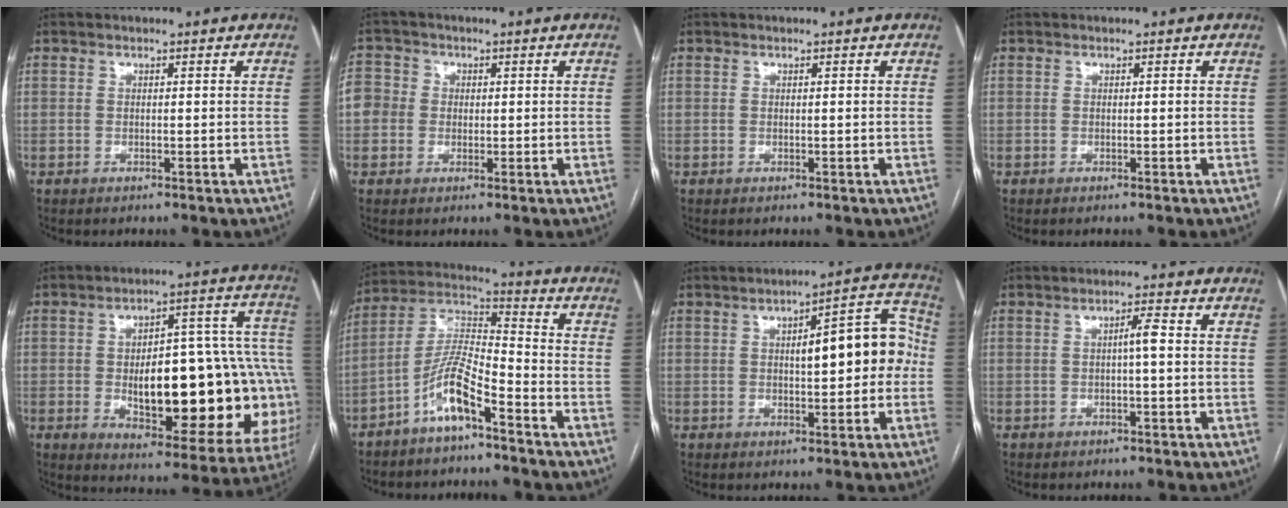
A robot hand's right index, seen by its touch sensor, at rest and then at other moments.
{"total": 5.7, "force": [0.1, 5.5, 1.2], "torque": [-0.030, 0.021, -0.002]}
{"total": 0.0}
{"total": 0.0}
{"total": 28.3, "force": [-3.4, 9.3, 26.5], "torque": [-0.284, 0.037, -0.021]}
{"total": 9.5, "force": [-5.7, 1.9, 7.3], "torque": [-0.165, 0.009, -0.114]}
{"total": 11.4, "force": [0.6, 3.6, 10.8], "torque": [-0.136, 0.044, 0.010]}
{"total": 2.2, "force": [0.0, 0.2, 2.2], "torque": [-0.035, 0.005, 0.000]}